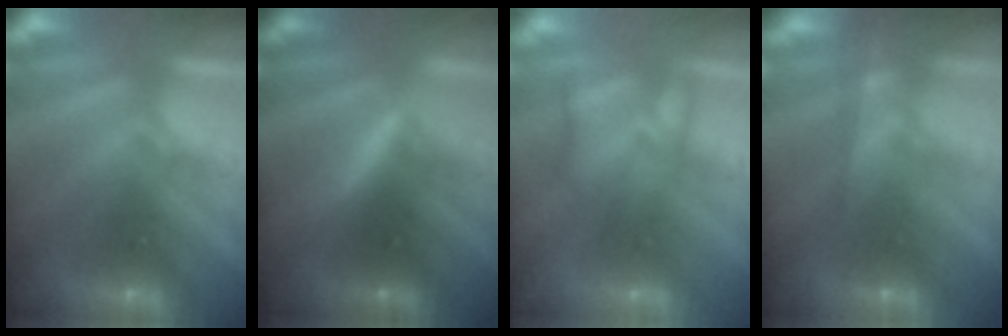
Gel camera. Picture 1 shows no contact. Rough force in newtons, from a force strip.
{"total": 3.6}
{"total": 2.2}
{"total": 7.1}